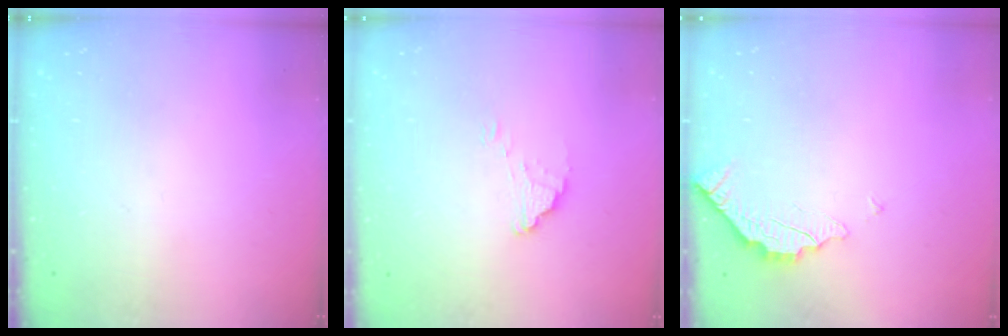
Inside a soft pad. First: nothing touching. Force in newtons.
{"total": 1.5, "press": 1.5, "slide": 0.1}
{"total": 2.4, "press": 2.4, "slide": 0.2}